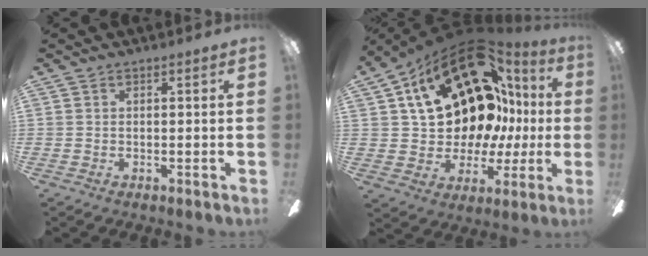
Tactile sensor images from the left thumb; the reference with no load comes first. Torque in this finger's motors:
{"motor_torque": [-0.63, 2.78, 1.50, -1.27, 0.24]}